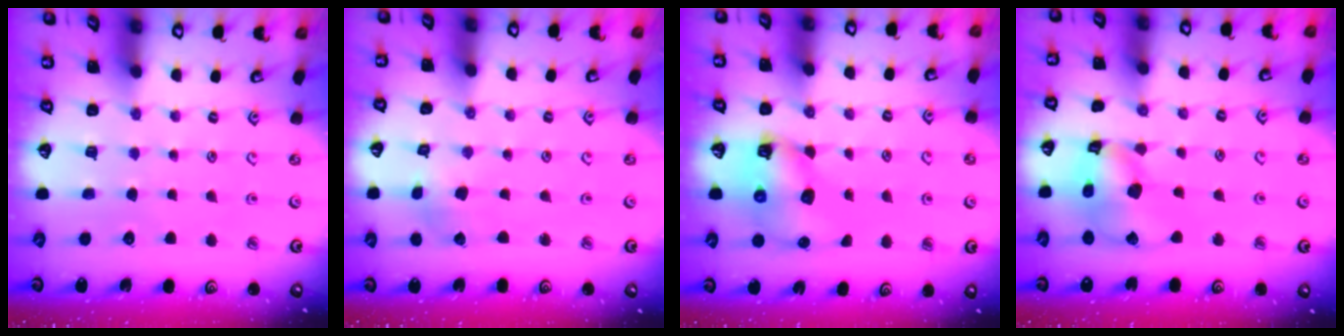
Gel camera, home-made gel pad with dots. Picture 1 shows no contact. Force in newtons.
{"total": 2.5, "press": 2.4, "slide": 0.4}
{"total": 8.0, "press": 7.9, "slide": 1.4}
{"total": 14.4, "press": 14.3, "slide": 1.9}